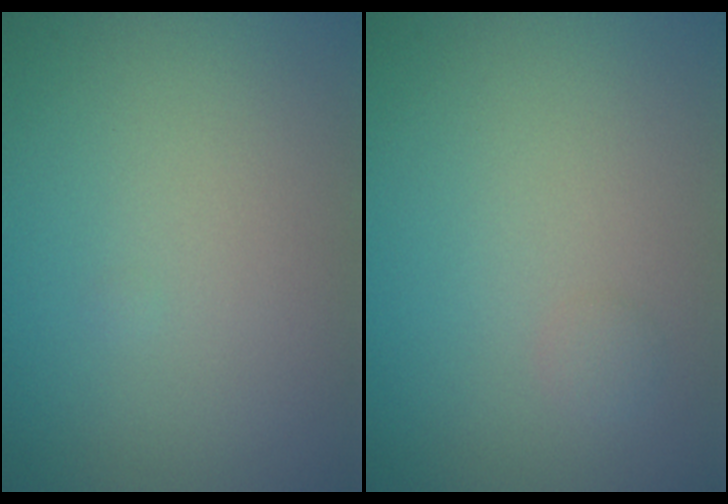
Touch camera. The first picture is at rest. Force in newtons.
{"total": 0.6, "press": 0.6, "slide": 0.0}